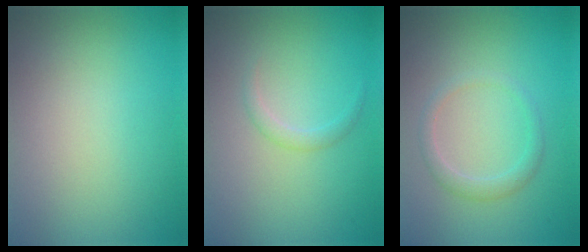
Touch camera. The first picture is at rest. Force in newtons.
{"total": 1.0, "press": 1.0, "slide": 0.1}
{"total": 1.6, "press": 1.6, "slide": 0.1}